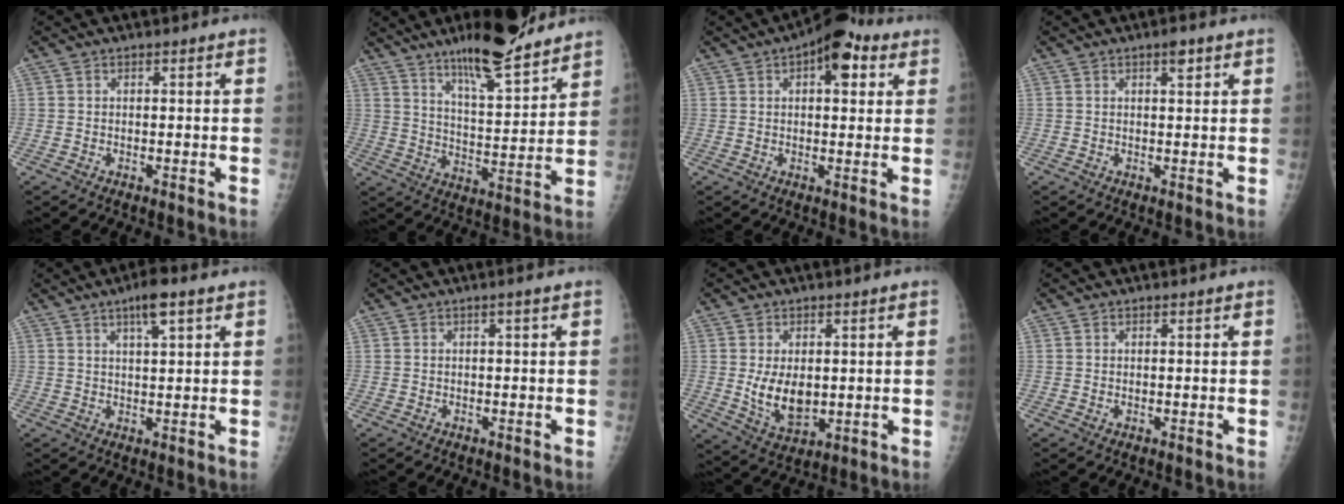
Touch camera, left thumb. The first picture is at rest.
{"total": 16.0, "force": [12.1, 3.5, 9.8], "torque": [-0.129, -0.078, 0.198]}
{"total": 9.5, "force": [4.2, 4.7, 7.2], "torque": [-0.070, 0.006, 0.050]}
{"total": 1.9, "force": [1.2, 0.7, 1.3], "torque": [-0.012, -0.005, 0.017]}
{"total": 5.1, "force": [2.9, 1.3, 3.9], "torque": [-0.059, -0.009, 0.046]}
{"total": 0.0}
{"total": 8.3, "force": [0.3, 5.4, 6.3], "torque": [-0.089, -0.018, 0.022]}
{"total": 0.6, "force": [0.2, 0.5, 0.3], "torque": [-0.003, -0.001, 0.001]}